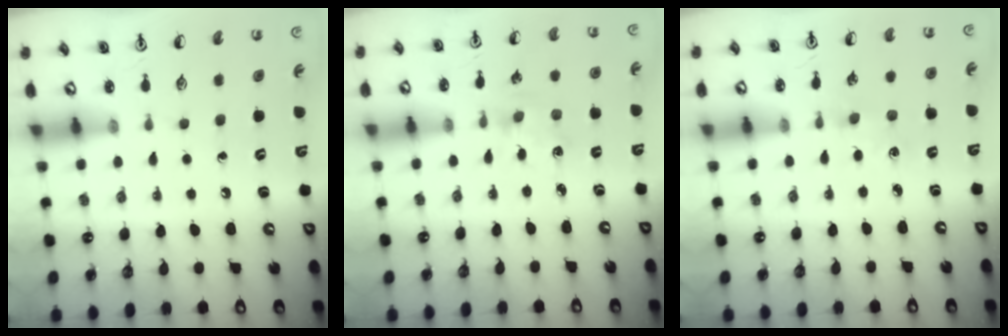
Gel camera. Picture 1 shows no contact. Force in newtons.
{"total": 1.8, "press": 1.7, "slide": 0.4}
{"total": 1.3, "press": 1.3, "slide": 0.2}